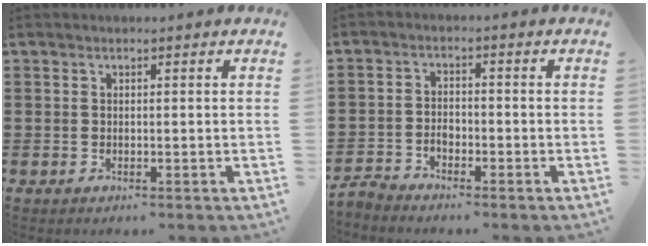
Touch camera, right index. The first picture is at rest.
{"total": 2.4, "force": [-2.0, 1.1, 0.7], "torque": [-0.018, 0.009, -0.042]}